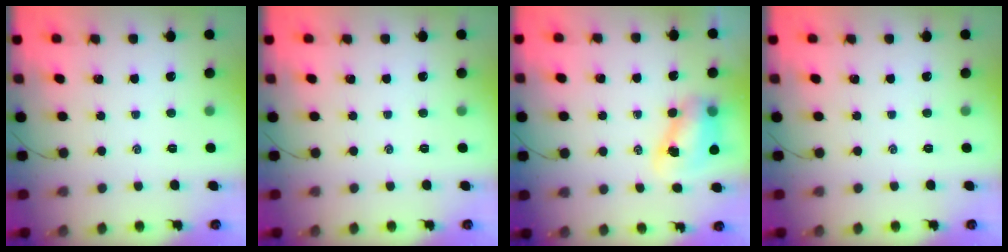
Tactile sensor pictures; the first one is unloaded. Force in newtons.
{"total": 0.0}
{"total": 7.8, "press": 7.7, "slide": 1.6}
{"total": 0.0}